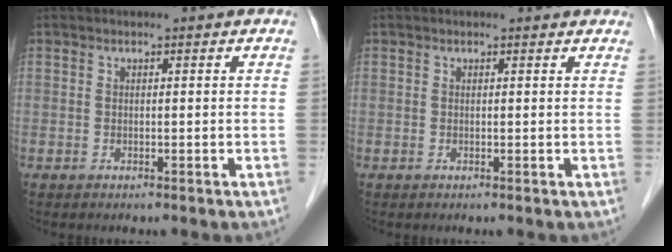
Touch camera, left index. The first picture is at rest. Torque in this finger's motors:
{"motor_torque": [0.36, -0.47, 0.02, 0.02]}